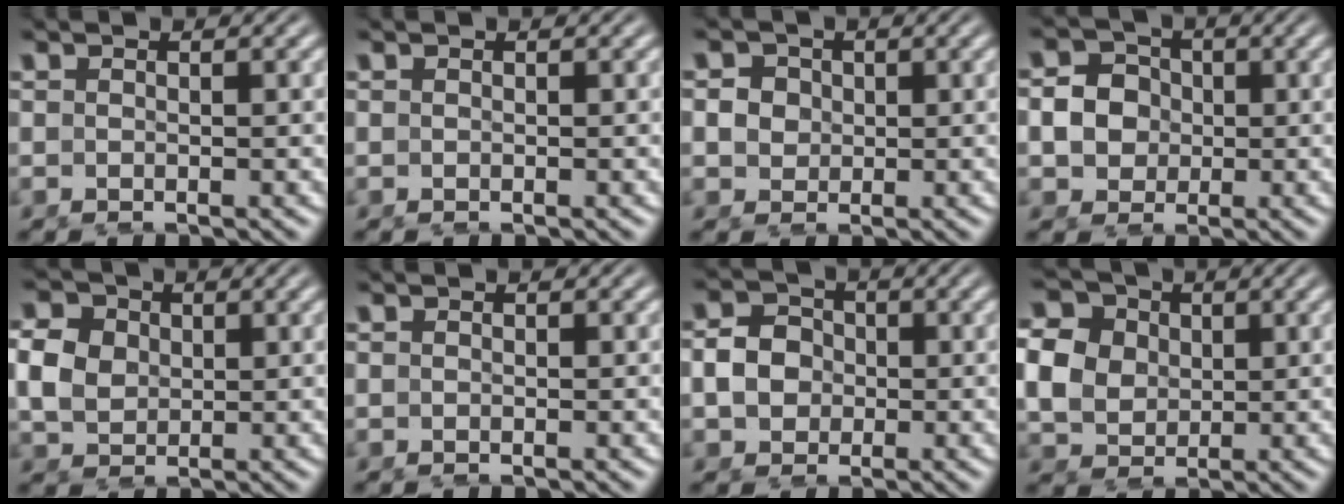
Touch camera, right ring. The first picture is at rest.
{"total": 0.0}
{"total": 3.1, "force": [0.7, 2.9, 1.1], "torque": [-0.029, -0.011, 0.017]}
{"total": 5.5, "force": [0.2, 5.1, 2.0], "torque": [-0.059, -0.022, 0.011]}
{"total": 5.2, "force": [1.0, 4.5, 2.4], "torque": [-0.062, -0.011, 0.025]}
{"total": 0.0}
{"total": 3.9, "force": [-0.2, 3.4, 1.8], "torque": [-0.043, -0.016, 0.005]}
{"total": 9.0, "force": [1.9, 7.8, 4.1], "torque": [-0.096, -0.007, 0.032]}